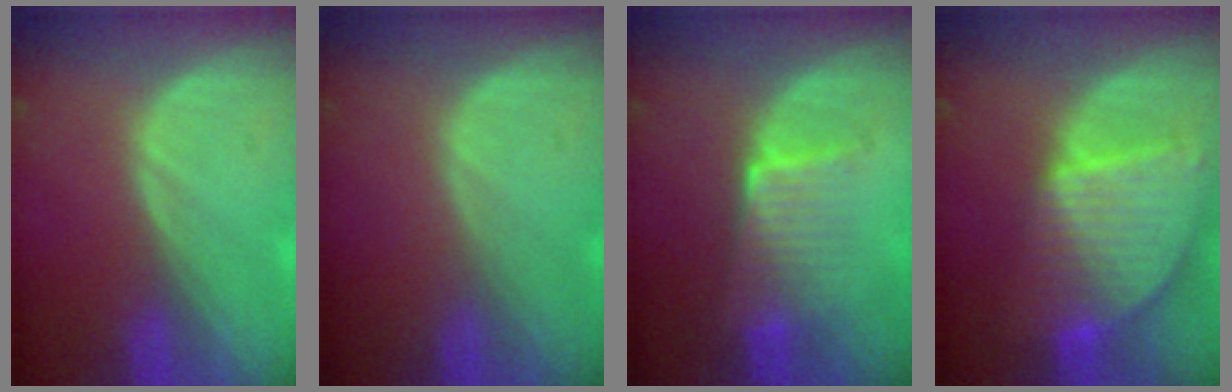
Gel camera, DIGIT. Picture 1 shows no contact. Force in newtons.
{"total": 0.0}
{"total": 6.4, "press": 5.6, "slide": 3.1}
{"total": 9.6, "press": 8.3, "slide": 4.8}